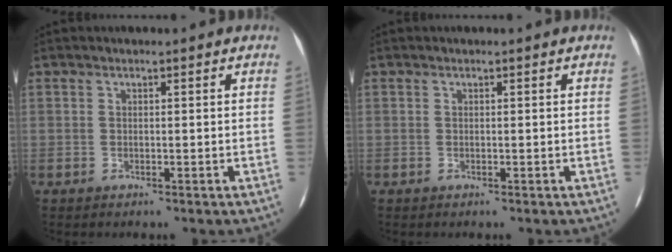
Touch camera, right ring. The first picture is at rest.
{"total": 0.0}